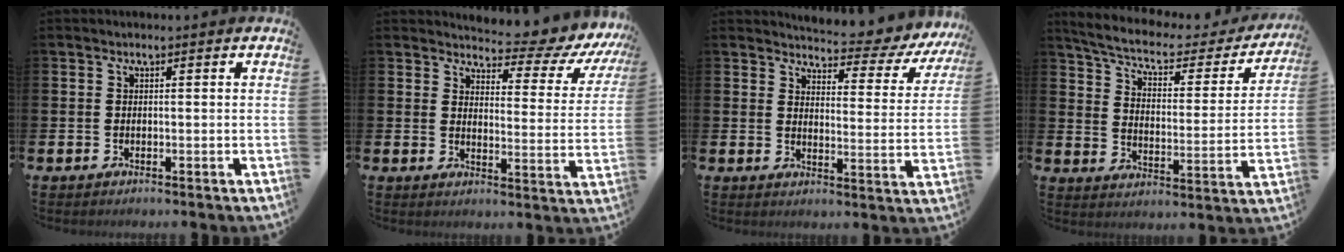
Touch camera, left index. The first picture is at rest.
{"total": 5.4, "force": [4.8, 1.5, 1.8], "torque": [-0.034, -0.047, 0.074]}
{"total": 5.1, "force": [4.9, 1.1, 1.1], "torque": [-0.028, -0.048, 0.076]}
{"total": 6.2, "force": [5.0, 1.8, 3.0], "torque": [-0.080, -0.038, 0.078]}